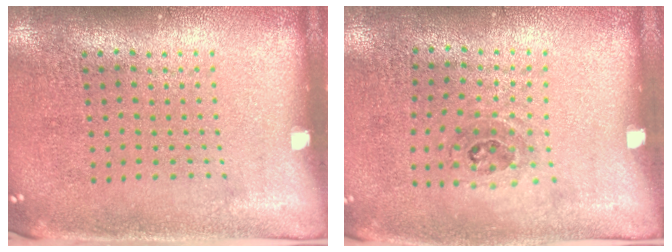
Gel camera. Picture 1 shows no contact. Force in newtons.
{"total": 1.1, "press": 0.7, "slide": 0.9}